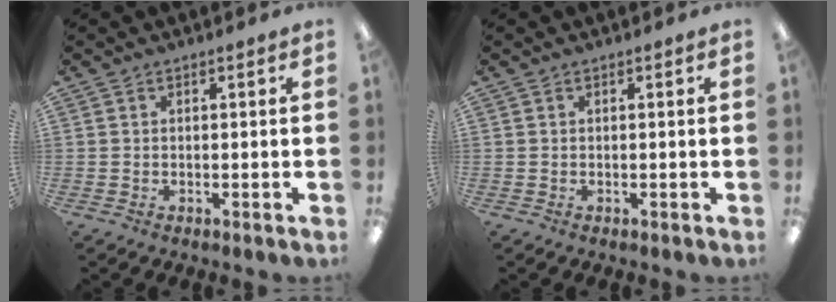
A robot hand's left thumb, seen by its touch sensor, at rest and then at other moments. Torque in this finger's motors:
{"motor_torque": [0.00, 0.00, 0.00, 0.00, 0.00]}